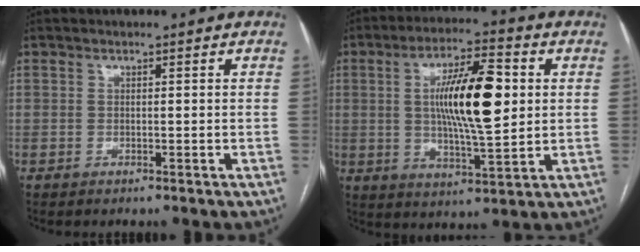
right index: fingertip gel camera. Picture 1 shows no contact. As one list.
[{"total": 13.9, "force": [2.1, 2.6, 13.5], "torque": [-0.237, 0.007, 0.033]}]